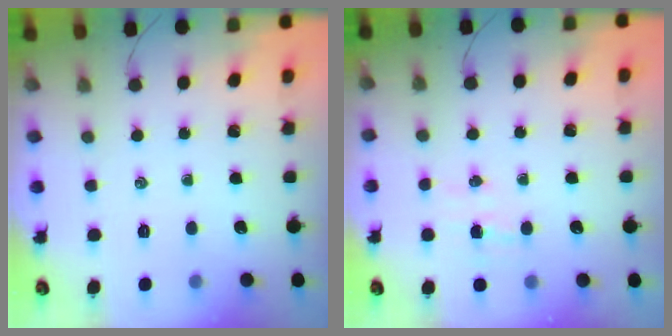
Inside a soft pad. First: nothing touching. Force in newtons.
{"total": 4.5, "press": 4.4, "slide": 0.8}